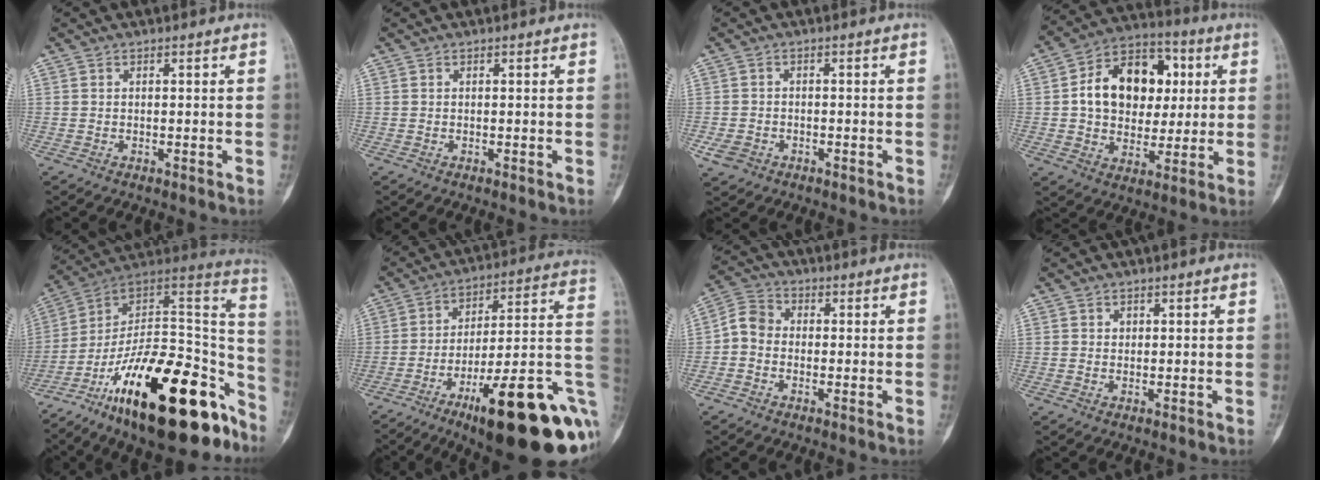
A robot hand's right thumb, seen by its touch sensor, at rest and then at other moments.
{"total": 0.0}
{"total": 3.1, "force": [-1.5, 2.4, 1.3], "torque": [-0.025, 0.008, -0.022]}
{"total": 17.8, "force": [2.8, 13.1, 11.7], "torque": [-0.142, 0.017, 0.044]}
{"total": 32.0, "force": [-17.0, 13.2, 23.7], "torque": [-0.261, 0.086, -0.261]}
{"total": 29.3, "force": [-10.9, 7.8, 26.1], "torque": [-0.291, 0.052, -0.155]}
{"total": 5.1, "force": [-0.9, 4.2, 2.8], "torque": [-0.039, 0.017, -0.034]}
{"total": 0.9, "force": [0.3, 0.8, 0.3], "torque": [0.003, 0.001, 0.004]}